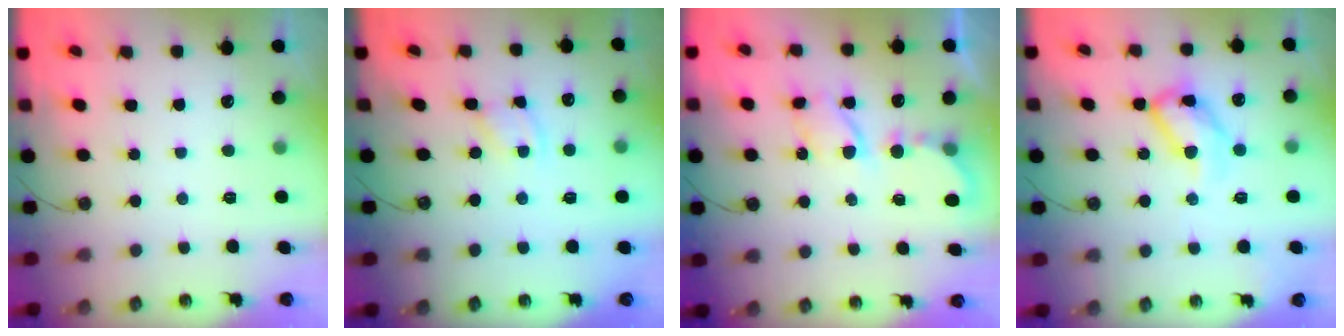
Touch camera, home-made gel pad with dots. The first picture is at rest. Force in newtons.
{"total": 1.9, "press": 1.8, "slide": 0.3}
{"total": 6.2, "press": 6.2, "slide": 0.4}
{"total": 13.8, "press": 13.8, "slide": 0.7}